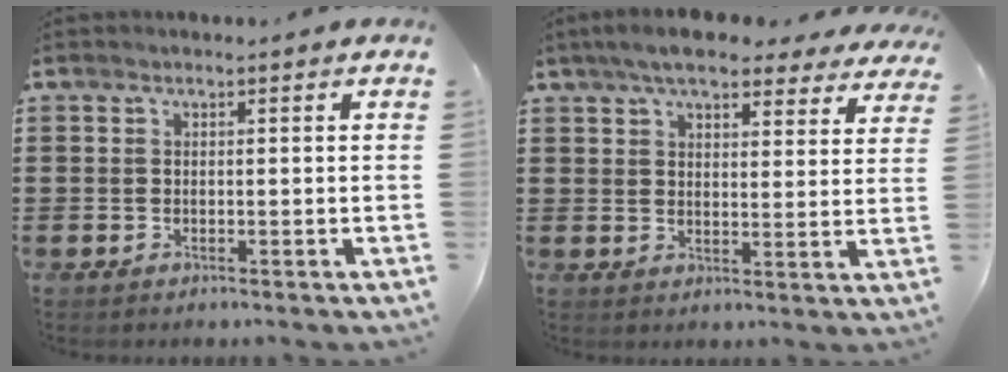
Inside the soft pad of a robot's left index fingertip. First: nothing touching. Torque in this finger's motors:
{"motor_torque": [0.75, -1.35, 1.02, 0.21]}